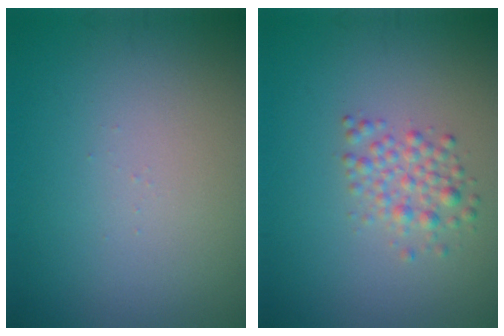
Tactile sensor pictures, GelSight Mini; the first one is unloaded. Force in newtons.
{"total": 2.3, "press": 2.3, "slide": 0.0}